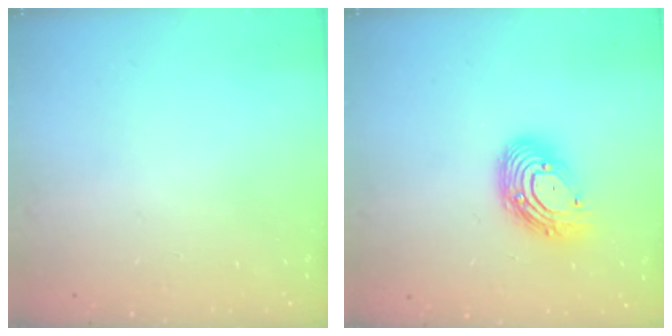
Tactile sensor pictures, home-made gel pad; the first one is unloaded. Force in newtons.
{"total": 13.1, "press": 13.1, "slide": 1.1}